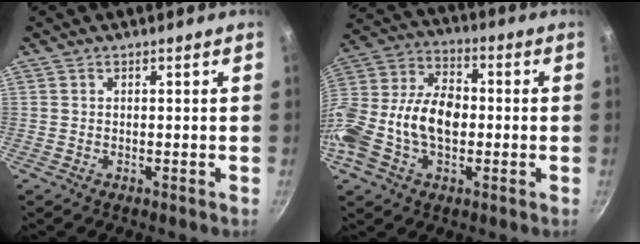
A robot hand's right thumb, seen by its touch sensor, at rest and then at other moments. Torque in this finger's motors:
{"motor_torque": [-0.02, 0.86, 0.75, -0.71, 0.21]}